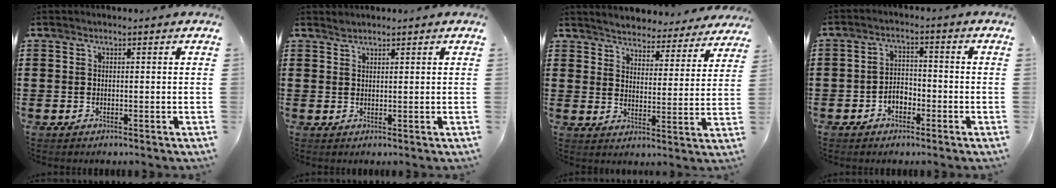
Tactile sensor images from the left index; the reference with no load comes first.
{"total": 1.1, "force": [1.0, 0.3, 0.1], "torque": [-0.003, 0.000, 0.021]}
{"total": 4.1, "force": [4.1, 0.0, -0.3], "torque": [-0.020, -0.036, 0.068]}
{"total": 2.9, "force": [-1.8, 1.7, 1.5], "torque": [-0.031, 0.007, -0.038]}